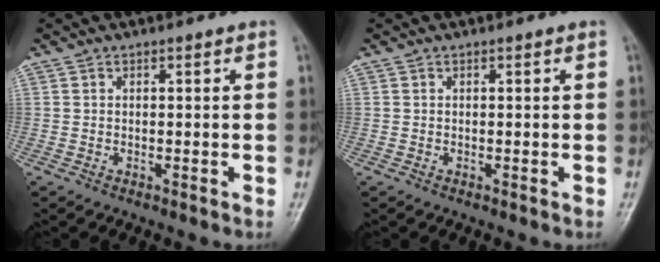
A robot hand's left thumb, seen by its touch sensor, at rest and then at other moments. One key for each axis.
{"total": 0.0}